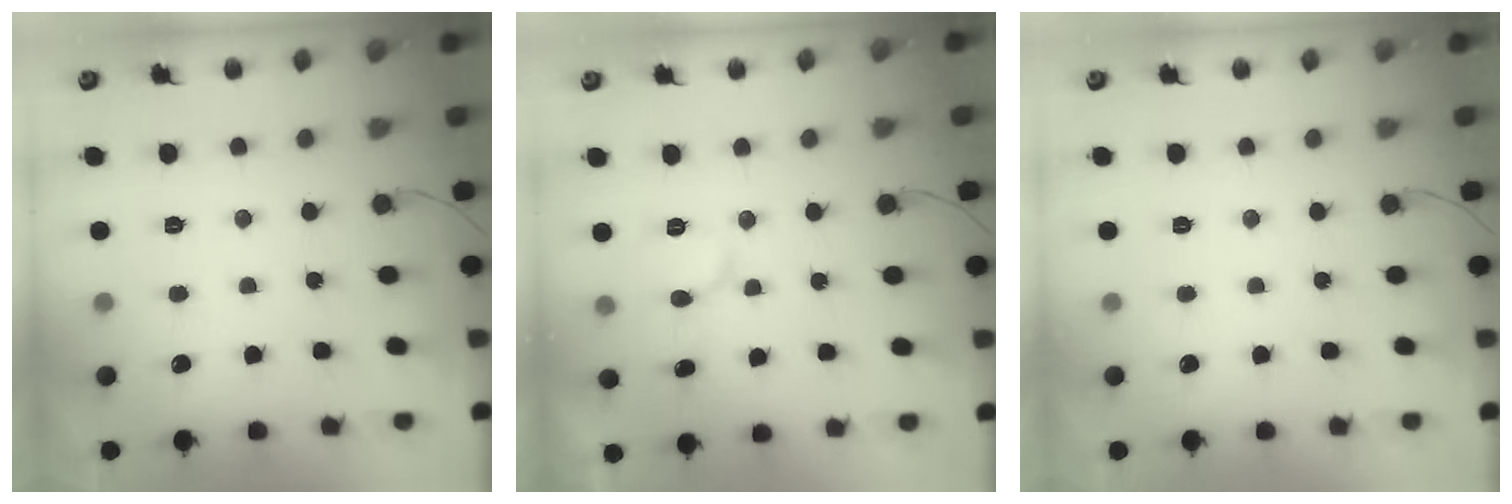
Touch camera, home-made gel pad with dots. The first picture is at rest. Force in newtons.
{"total": 6.9, "press": 6.8, "slide": 0.7}
{"total": 0.0}